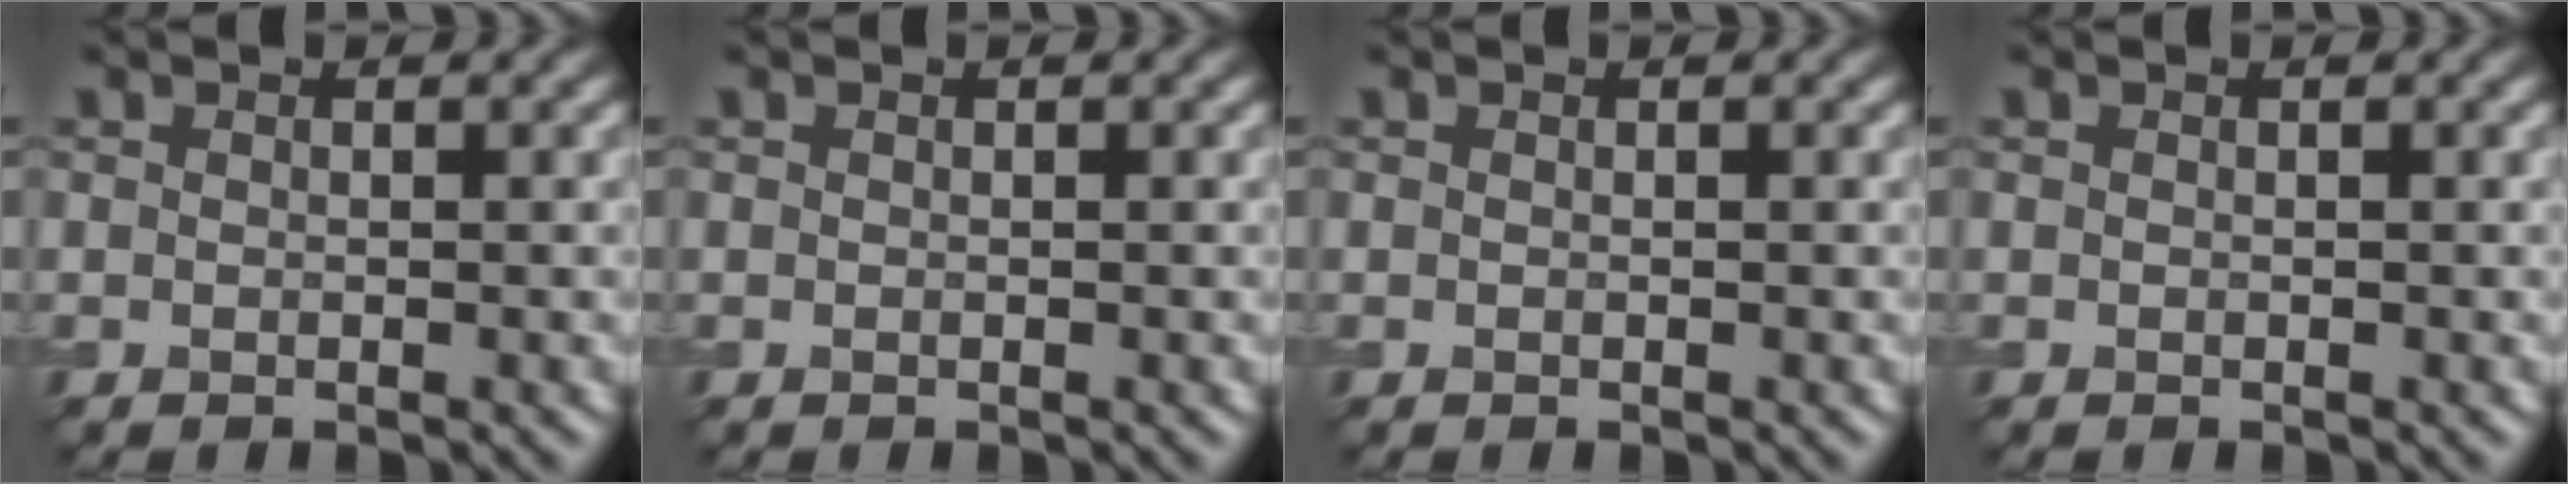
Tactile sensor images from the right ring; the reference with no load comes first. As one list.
[{"total": 0.0}, {"total": 0.0}, {"total": 0.0}]